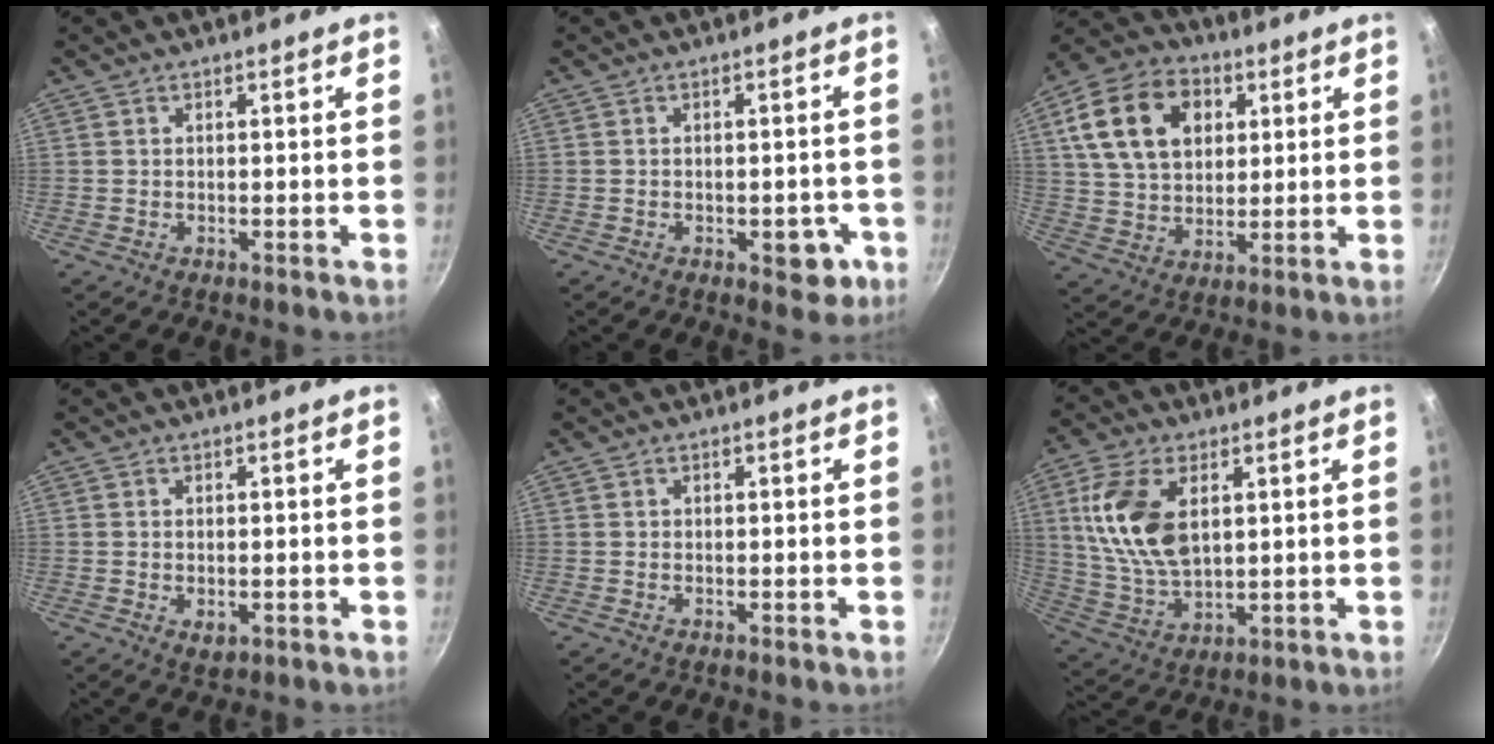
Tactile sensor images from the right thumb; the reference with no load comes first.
{"total": 5.4, "force": [-2.0, 3.0, 4.0], "torque": [-0.024, 0.013, -0.019]}
{"total": 17.6, "force": [5.5, 12.5, 11.1], "torque": [-0.179, 0.003, 0.089]}
{"total": 2.5, "force": [-0.5, 1.6, 1.9], "torque": [-0.030, -0.006, -0.005]}
{"total": 0.0}
{"total": 14.5, "force": [3.8, 8.2, 11.4], "torque": [-0.211, -0.014, 0.081]}